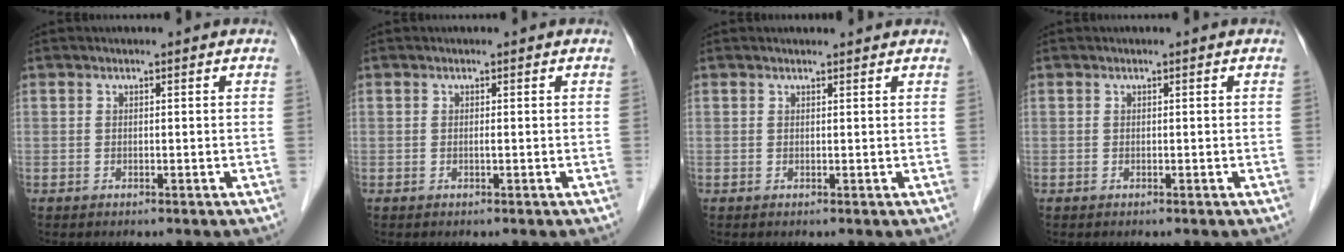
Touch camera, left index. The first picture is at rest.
{"total": 0.0}
{"total": 1.9, "force": [1.9, 0.2, 0.3], "torque": [-0.010, 0.008, 0.024]}
{"total": 0.0}